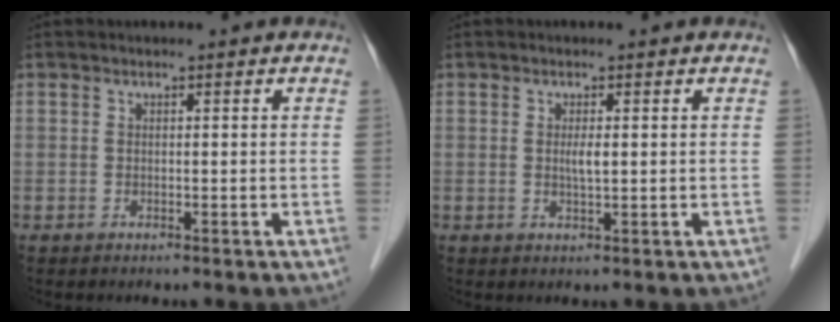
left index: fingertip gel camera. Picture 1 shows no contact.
{"total": 1.7, "force": [0.2, 0.1, 1.6], "torque": [-0.033, -0.001, 0.004]}